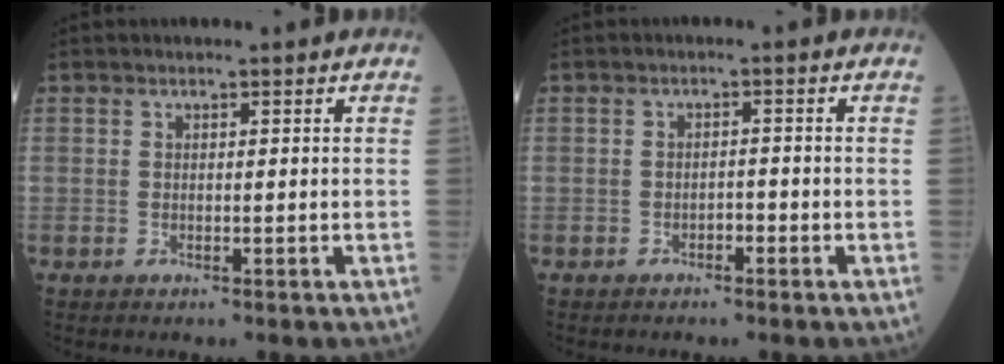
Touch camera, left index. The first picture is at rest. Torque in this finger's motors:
{"motor_torque": [0.05, 0.09, 0.00, -0.01]}